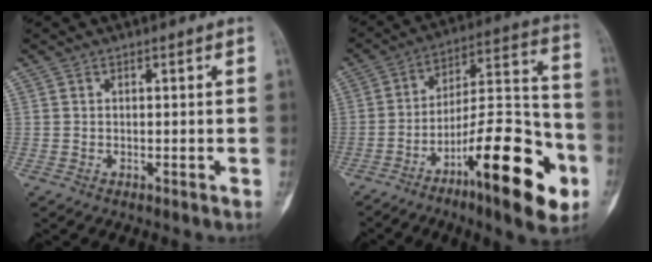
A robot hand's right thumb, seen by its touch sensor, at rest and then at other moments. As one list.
[{"total": 23.1, "force": [-10.5, 6.4, 19.6], "torque": [-0.285, 0.067, -0.162]}]